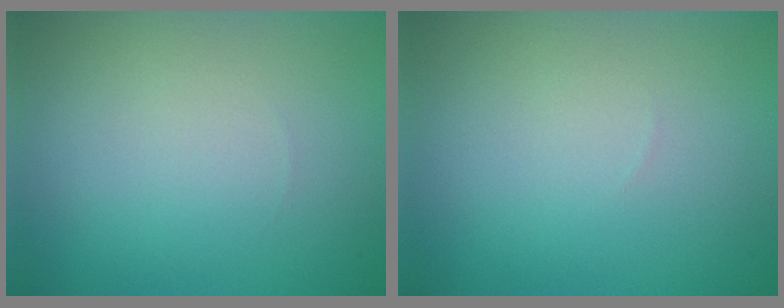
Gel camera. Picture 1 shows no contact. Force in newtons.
{"total": 0.0}